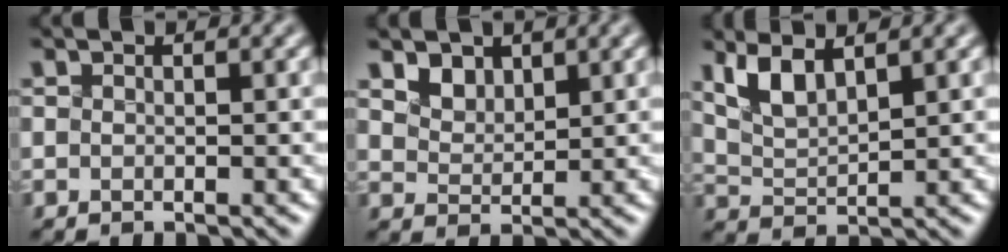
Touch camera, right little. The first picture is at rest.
{"total": 3.6, "force": [2.4, 2.3, 1.5], "torque": [-0.056, -0.005, 0.055]}
{"total": 3.0, "force": [1.9, 0.8, 2.2], "torque": [-0.053, -0.004, 0.046]}